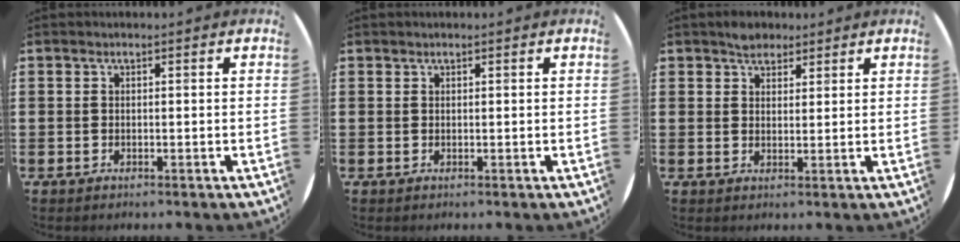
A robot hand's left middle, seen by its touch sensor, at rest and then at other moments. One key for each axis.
{"total": 0.0}
{"total": 2.6, "fx": 2.3, "fy": 1.2, "fz": 0.2, "tx": 0.001, "ty": 0.000, "tz": 0.044}